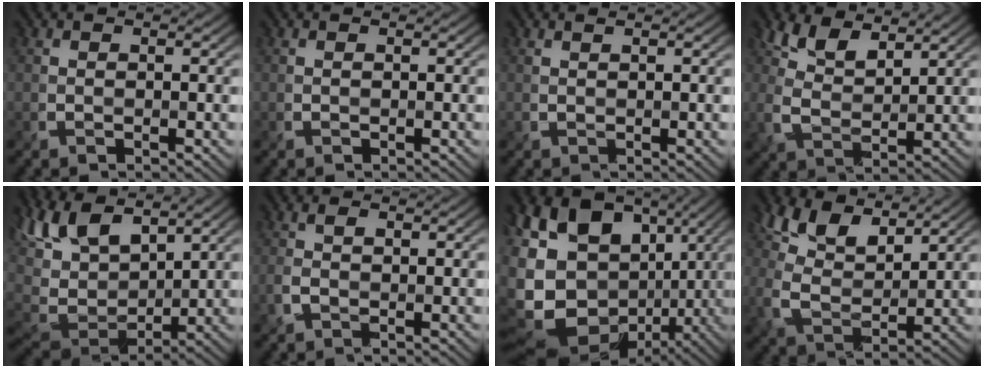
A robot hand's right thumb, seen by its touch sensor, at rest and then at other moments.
{"total": 0.0}
{"total": 0.7, "force": [0.5, -0.2, 0.4], "torque": [-0.014, 0.002, 0.011]}
{"total": 5.2, "force": [3.8, 1.8, 3.1], "torque": [-0.076, 0.000, 0.078]}
{"total": 11.1, "force": [5.4, 5.3, 8.1], "torque": [-0.205, 0.013, 0.099]}
{"total": 1.7, "force": [-0.5, 0.8, 1.4], "torque": [-0.032, 0.001, -0.014]}
{"total": 17.6, "force": [-0.9, 13.5, 11.3], "torque": [-0.251, -0.009, 0.005]}
{"total": 7.5, "force": [5.1, 3.1, 4.5], "torque": [-0.102, 0.001, 0.101]}